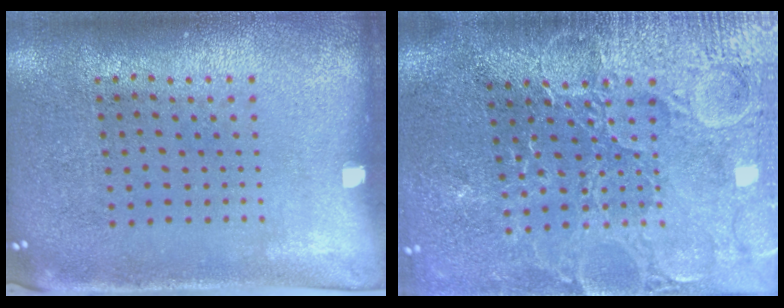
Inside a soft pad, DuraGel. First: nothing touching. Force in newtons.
{"total": 3.9, "press": 3.7, "slide": 1.2}